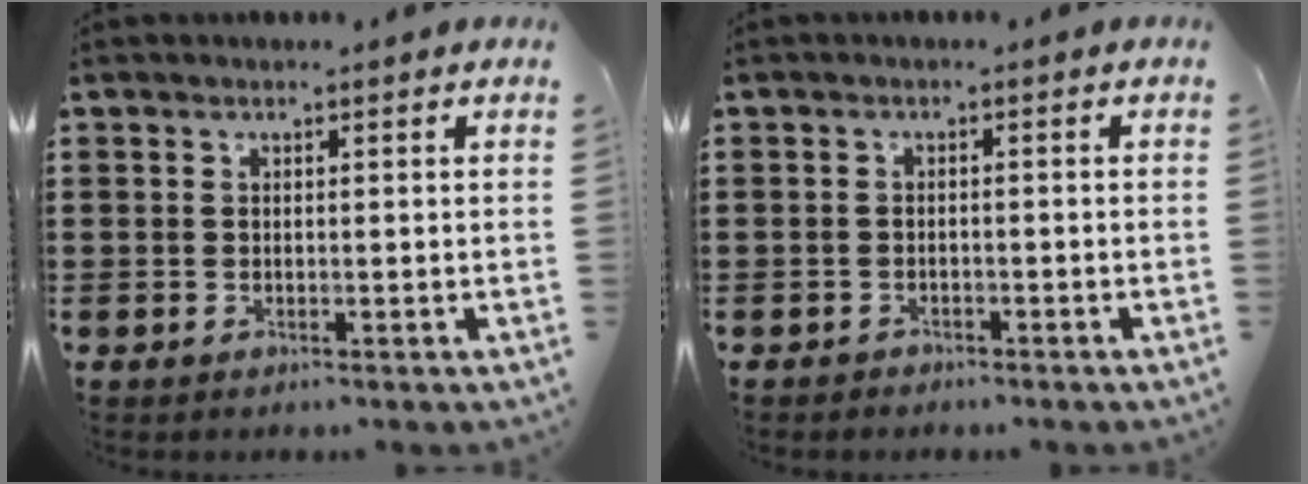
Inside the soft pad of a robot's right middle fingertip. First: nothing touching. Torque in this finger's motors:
{"motor_torque": [-0.38, 0.10, 0.02, -0.02]}